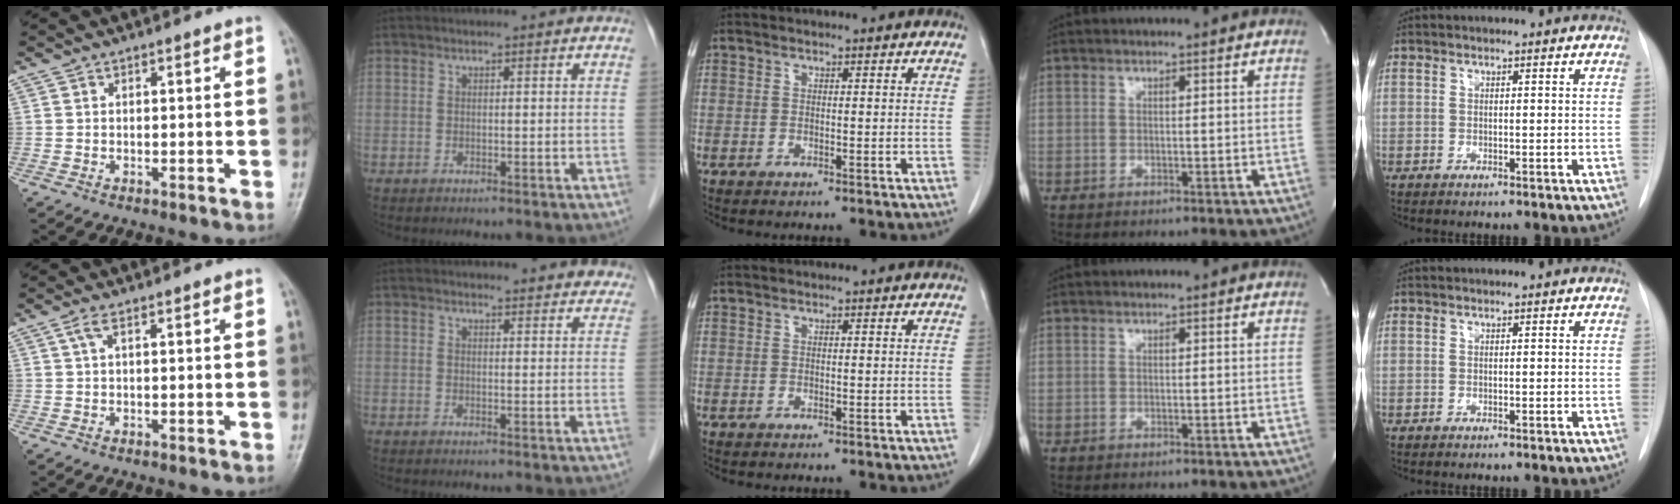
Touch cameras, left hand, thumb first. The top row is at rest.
{"thumb": {"total": 1.4, "force": [0.6, 0.3, 1.3], "torque": [-0.039, 0.011, 0.016]}, "index": {"total": 8.1, "force": [7.7, 2.3, 0.8], "torque": [0.028, -0.004, 0.057]}}